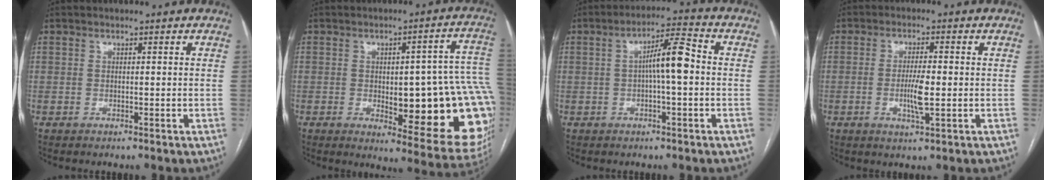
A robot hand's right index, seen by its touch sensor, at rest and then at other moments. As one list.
[{"total": 23.3, "force": [-3.2, 6.2, 22.2], "torque": [-0.177, 0.020, -0.016]}, {"total": 7.0, "force": [0.1, 0.8, 7.0], "torque": [-0.120, 0.020, -0.001]}, {"total": 4.8, "force": [-0.7, 0.6, 4.7], "torque": [-0.093, -0.007, -0.011]}]